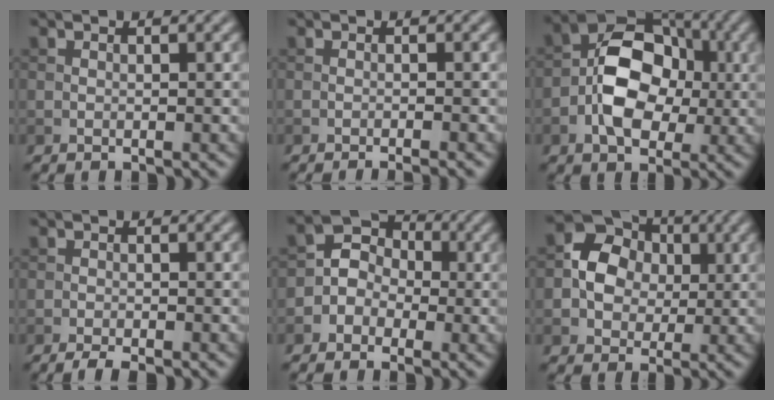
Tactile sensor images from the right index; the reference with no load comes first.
{"total": 1.9, "force": [-1.2, 0.3, 1.4], "torque": [-0.012, -0.001, -0.022]}
{"total": 7.9, "force": [-1.2, 5.3, 5.7], "torque": [-0.091, 0.010, -0.026]}
{"total": 1.9, "force": [-1.5, 0.5, 1.2], "torque": [-0.021, -0.002, -0.030]}
{"total": 4.7, "force": [-0.9, 4.3, 1.6], "torque": [-0.003, 0.023, -0.030]}
{"total": 7.2, "force": [0.7, 6.3, 3.3], "torque": [-0.047, 0.031, -0.006]}